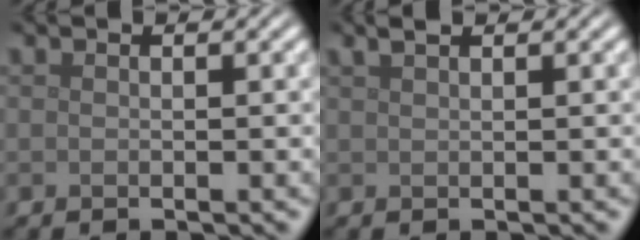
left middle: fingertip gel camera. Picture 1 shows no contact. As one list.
[{"total": 1.2, "force": [0.9, 0.3, 0.7], "torque": [-0.011, 0.002, 0.013]}]